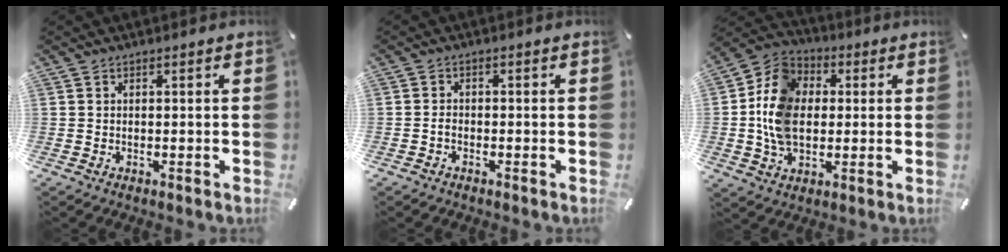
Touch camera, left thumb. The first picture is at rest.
{"total": 1.2, "force": [-0.7, 0.8, 0.6], "torque": [-0.013, 0.004, -0.015]}
{"total": 12.9, "force": [-0.3, 10.2, 7.9], "torque": [-0.186, 0.019, -0.009]}